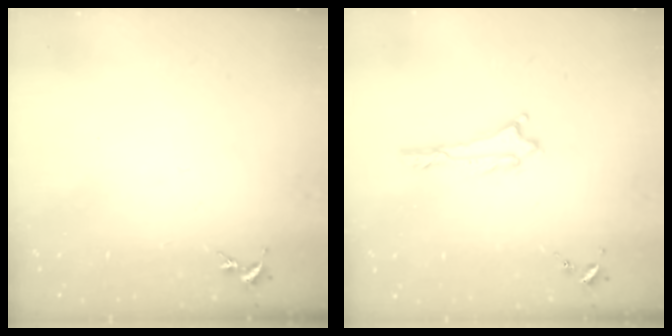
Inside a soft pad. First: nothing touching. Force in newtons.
{"total": 0.0}